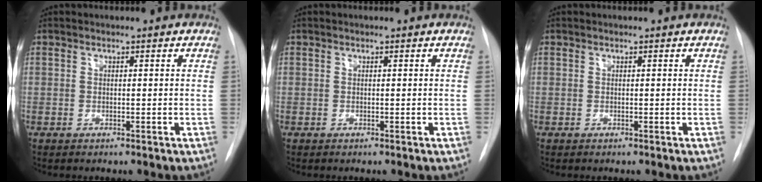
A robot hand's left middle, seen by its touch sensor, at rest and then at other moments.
{"total": 0.0}
{"total": 0.0}